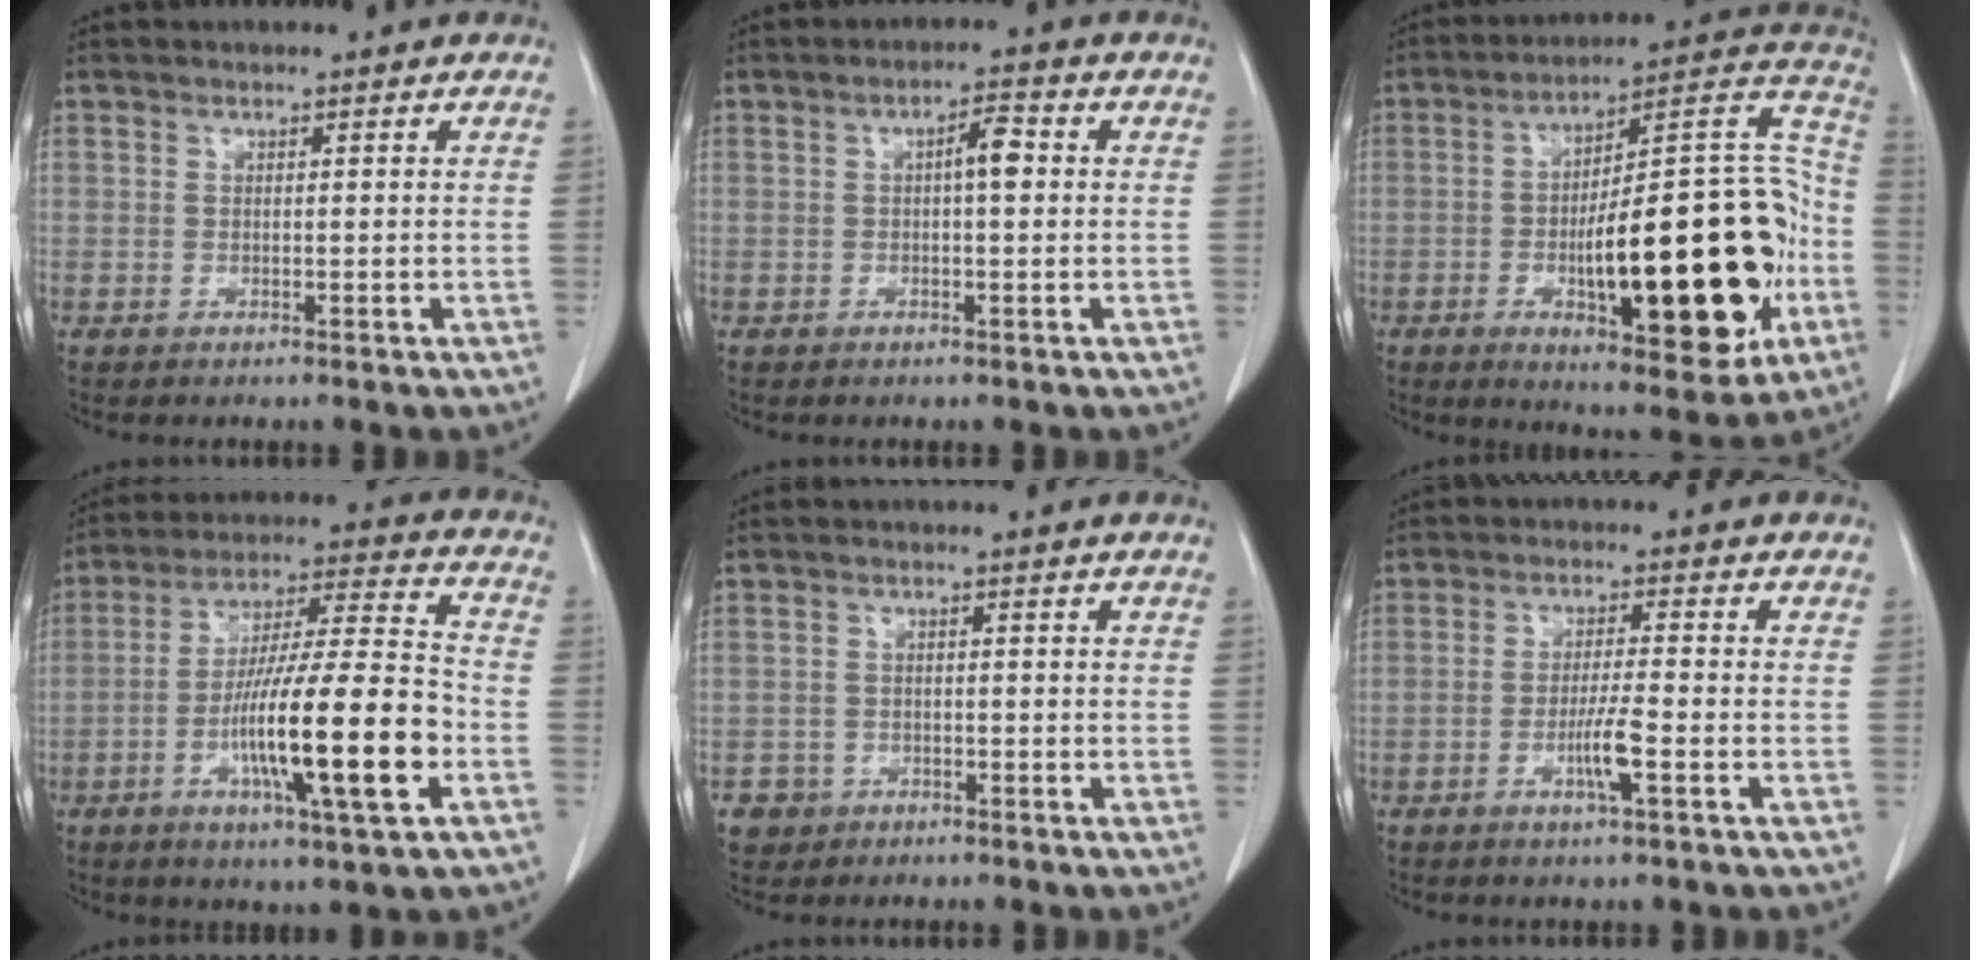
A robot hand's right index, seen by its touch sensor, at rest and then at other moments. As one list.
[{"total": 3.2, "force": [0.3, 0.7, 3.1], "torque": [-0.051, 0.009, 0.003]}, {"total": 27.1, "force": [-6.2, 7.3, 25.3], "torque": [-0.339, 0.022, -0.075]}, {"total": 17.9, "force": [-5.5, 1.0, 17.0], "torque": [-0.297, -0.007, -0.090]}, {"total": 3.1, "force": [-1.6, 2.7, -0.2], "torque": [0.004, 0.011, -0.030]}, {"total": 4.4, "force": [-1.8, -0.2, 4.0], "torque": [-0.078, -0.007, -0.033]}]